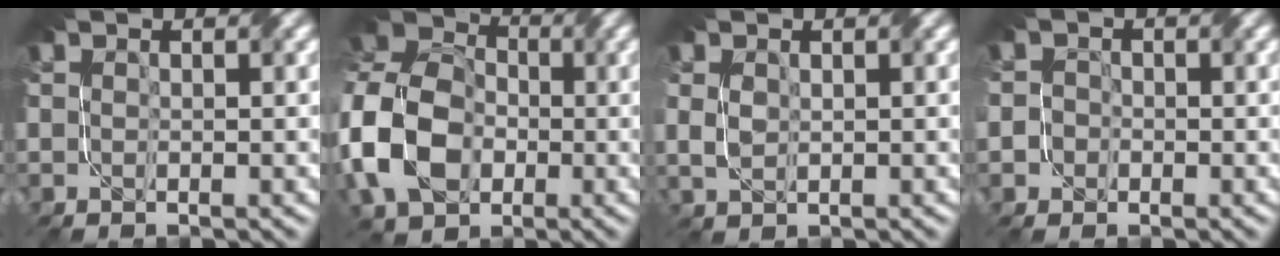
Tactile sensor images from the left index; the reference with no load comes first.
{"total": 11.1, "force": [-2.9, 7.9, 7.3], "torque": [-0.173, 0.011, -0.079]}
{"total": 1.2, "force": [-0.1, 0.7, 1.0], "torque": [-0.027, 0.000, 0.001]}
{"total": 2.1, "force": [-0.6, 1.9, 0.7], "torque": [0.009, 0.014, -0.034]}